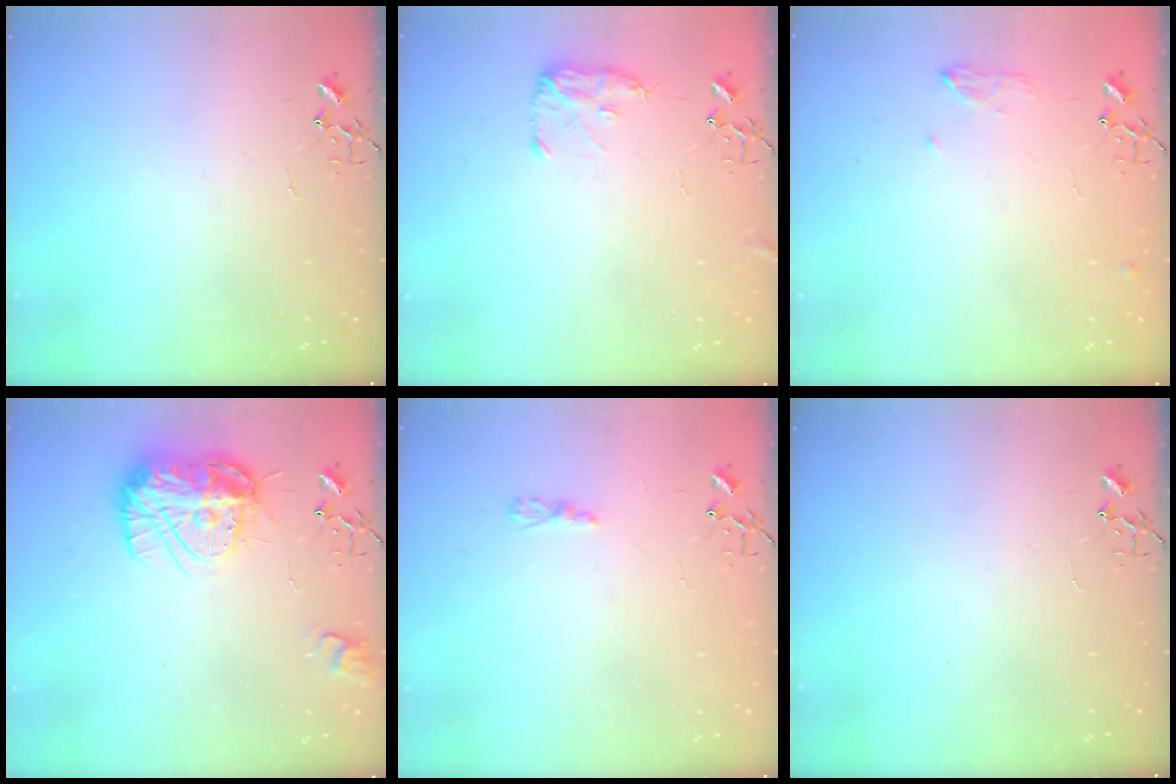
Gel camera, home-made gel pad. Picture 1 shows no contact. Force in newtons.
{"total": 8.1, "press": 8.0, "slide": 0.5}
{"total": 6.6, "press": 6.5, "slide": 1.1}
{"total": 15.7, "press": 15.7, "slide": 1.3}
{"total": 2.9, "press": 2.9, "slide": 0.4}
{"total": 0.0}